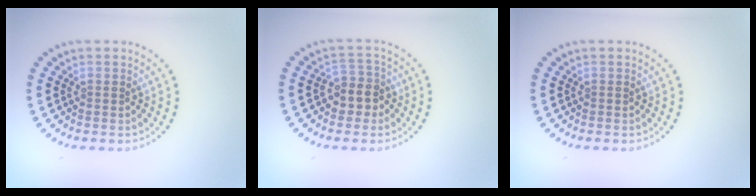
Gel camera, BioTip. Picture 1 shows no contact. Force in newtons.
{"total": 2.7, "press": 2.4, "slide": 1.1}
{"total": 0.0}